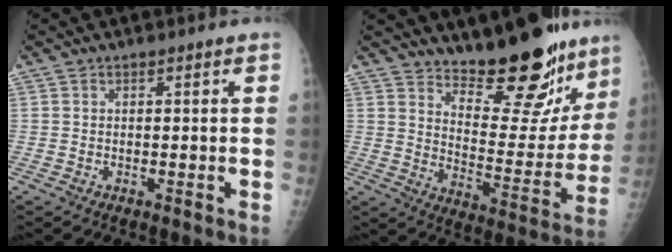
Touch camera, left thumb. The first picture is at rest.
{"total": 19.9, "force": [15.9, 6.3, 10.1], "torque": [-0.096, -0.127, 0.231]}